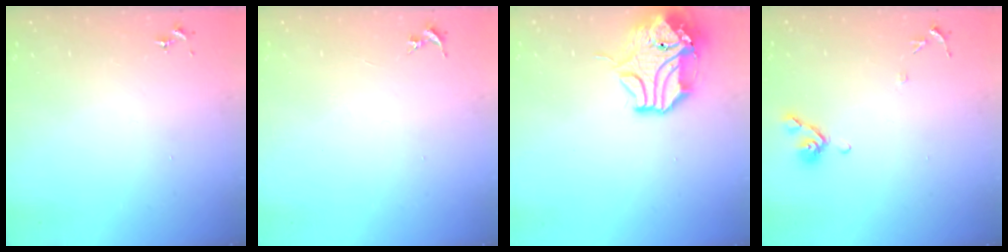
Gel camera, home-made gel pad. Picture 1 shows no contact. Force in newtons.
{"total": 0.0}
{"total": 13.3, "press": 13.2, "slide": 2.0}
{"total": 7.7, "press": 7.6, "slide": 1.4}